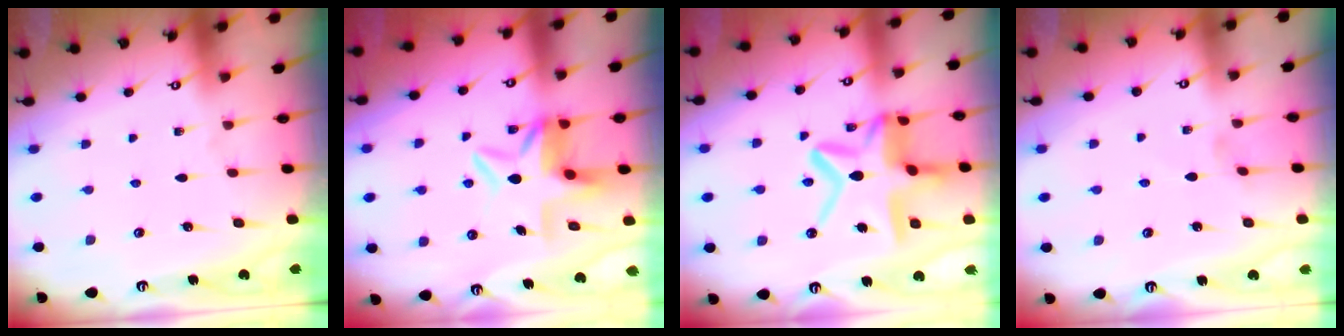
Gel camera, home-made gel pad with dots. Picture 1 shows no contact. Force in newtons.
{"total": 6.6, "press": 6.2, "slide": 2.3}
{"total": 15.4, "press": 15.3, "slide": 1.3}
{"total": 0.7, "press": 0.7, "slide": 0.2}